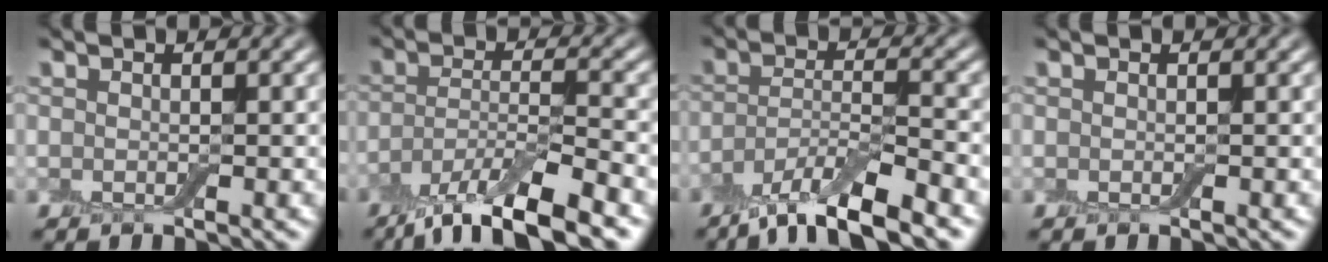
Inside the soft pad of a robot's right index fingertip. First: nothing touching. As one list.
[{"total": 7.7, "force": [-5.3, 2.1, 5.1], "torque": [-0.086, -0.007, -0.097]}, {"total": 7.0, "force": [-5.0, 1.7, 4.6], "torque": [-0.080, -0.005, -0.095]}, {"total": 0.0}]